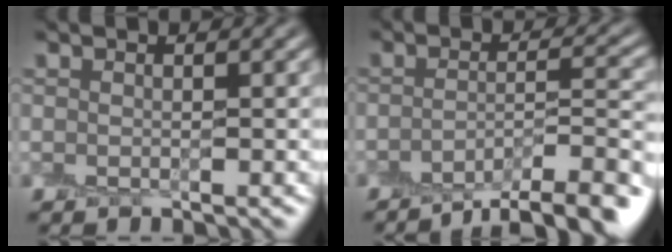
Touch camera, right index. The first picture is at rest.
{"total": 5.9, "force": [-4.5, 1.5, 3.4], "torque": [-0.050, -0.004, -0.068]}